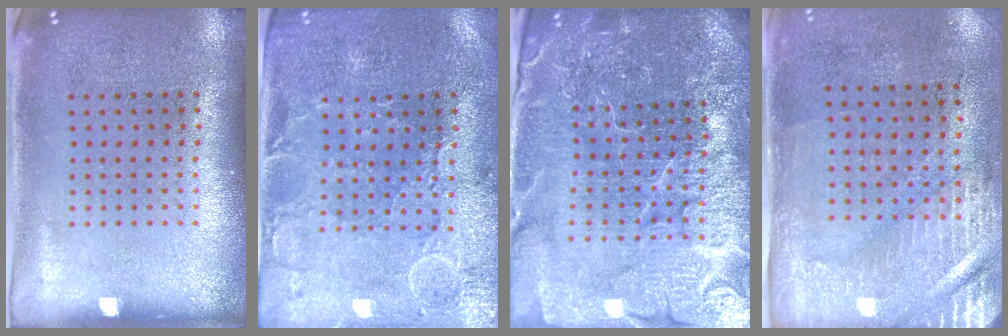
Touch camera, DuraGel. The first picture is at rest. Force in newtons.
{"total": 0.7, "press": 0.5, "slide": 0.4}
{"total": 5.7, "press": 5.2, "slide": 2.3}
{"total": 3.0, "press": 2.5, "slide": 1.6}